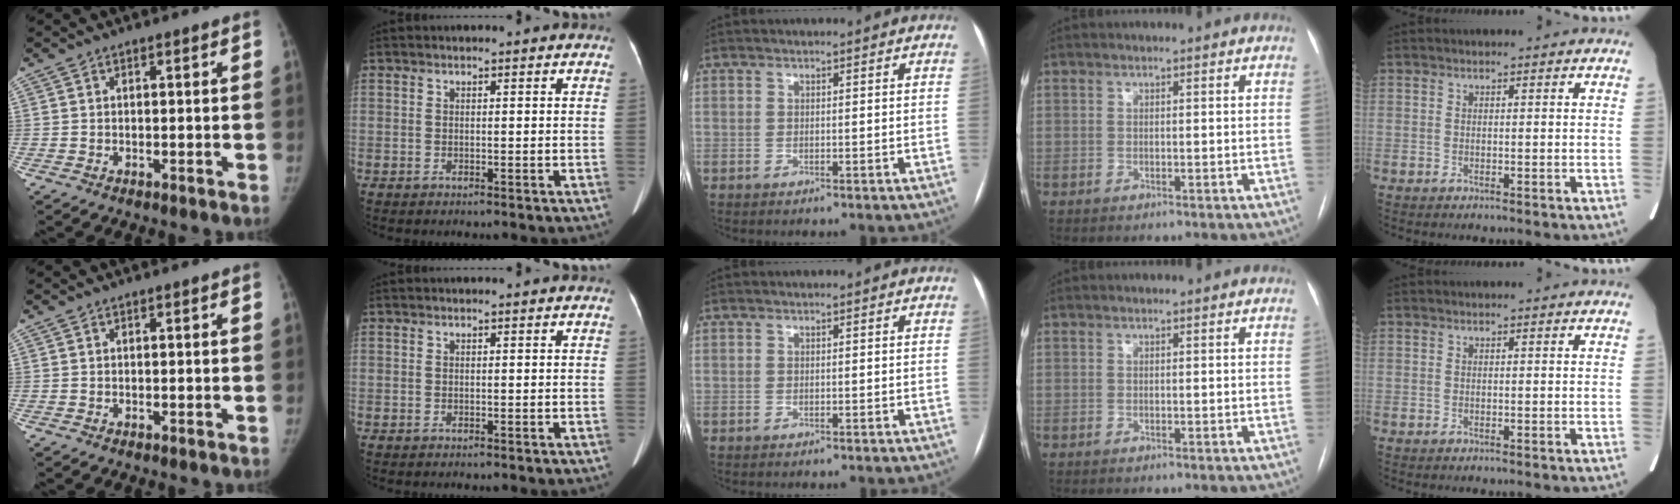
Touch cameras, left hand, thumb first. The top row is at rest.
{}